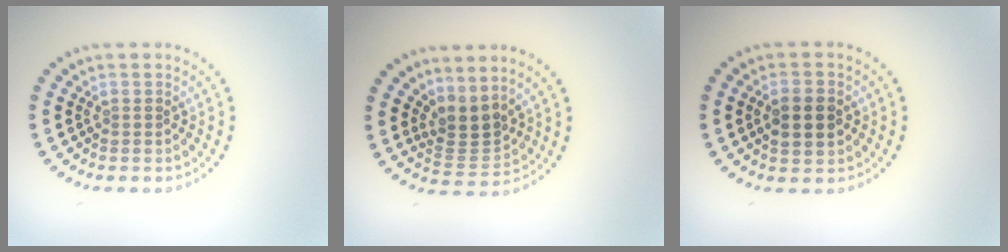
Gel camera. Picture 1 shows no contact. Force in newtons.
{"total": 2.8, "press": 2.1, "slide": 2.0}
{"total": 3.0, "press": 3.0, "slide": 0.2}